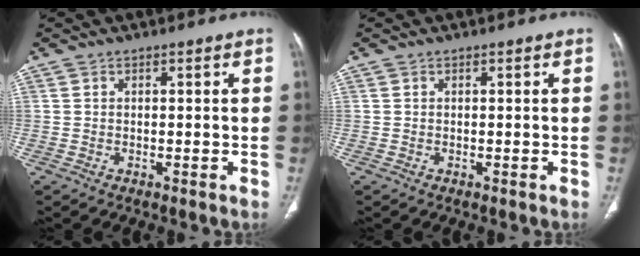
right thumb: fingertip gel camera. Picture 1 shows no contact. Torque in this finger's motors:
{"motor_torque": [0.06, 0.06, -0.01, -0.01, 0.00]}